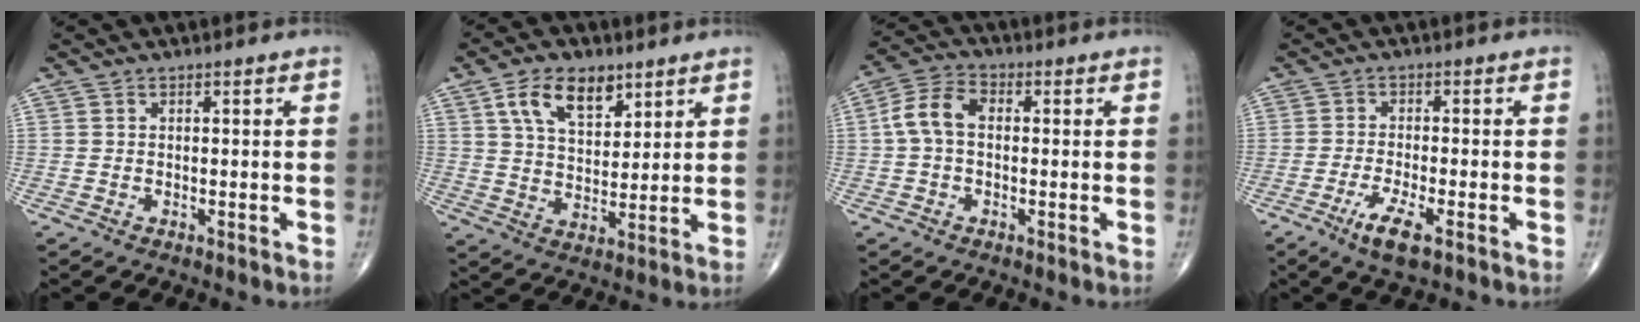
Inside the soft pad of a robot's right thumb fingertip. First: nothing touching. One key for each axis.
{"total": 10.5, "fx": 5.6, "fy": 5.8, "fz": 6.8, "tx": -0.099, "ty": -0.023, "tz": 0.105}
{"total": 7.0, "fx": 0.3, "fy": 4.4, "fz": 5.4, "tx": -0.110, "ty": 0.023, "tz": -0.002}
{"total": 5.4, "fx": -2.9, "fy": 1.0, "fz": 4.5, "tx": -0.095, "ty": 0.001, "tz": -0.051}